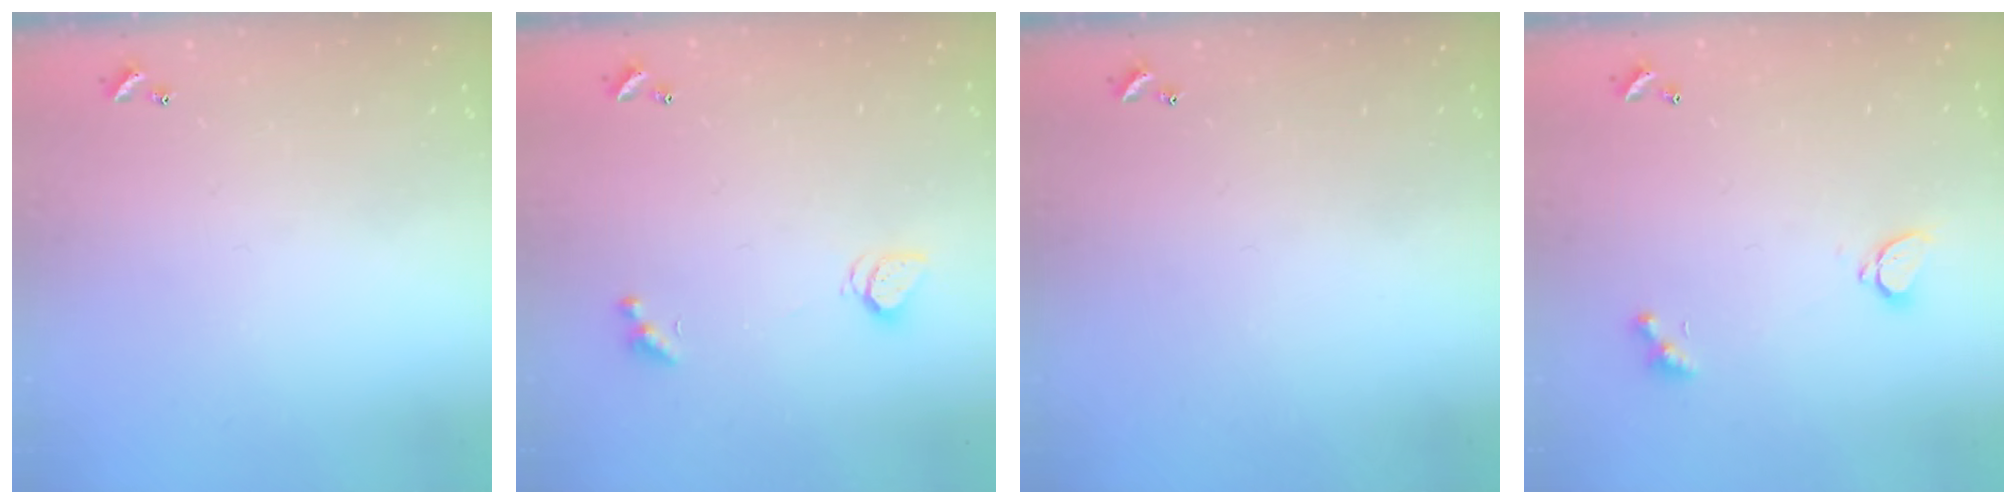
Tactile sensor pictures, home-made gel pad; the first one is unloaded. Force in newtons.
{"total": 2.0, "press": 2.0, "slide": 0.3}
{"total": 0.0}
{"total": 1.6, "press": 1.6, "slide": 0.5}